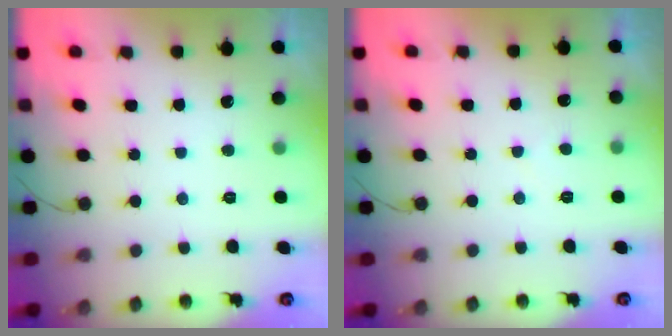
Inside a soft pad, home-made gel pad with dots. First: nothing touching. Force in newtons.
{"total": 2.2, "press": 2.1, "slide": 0.4}